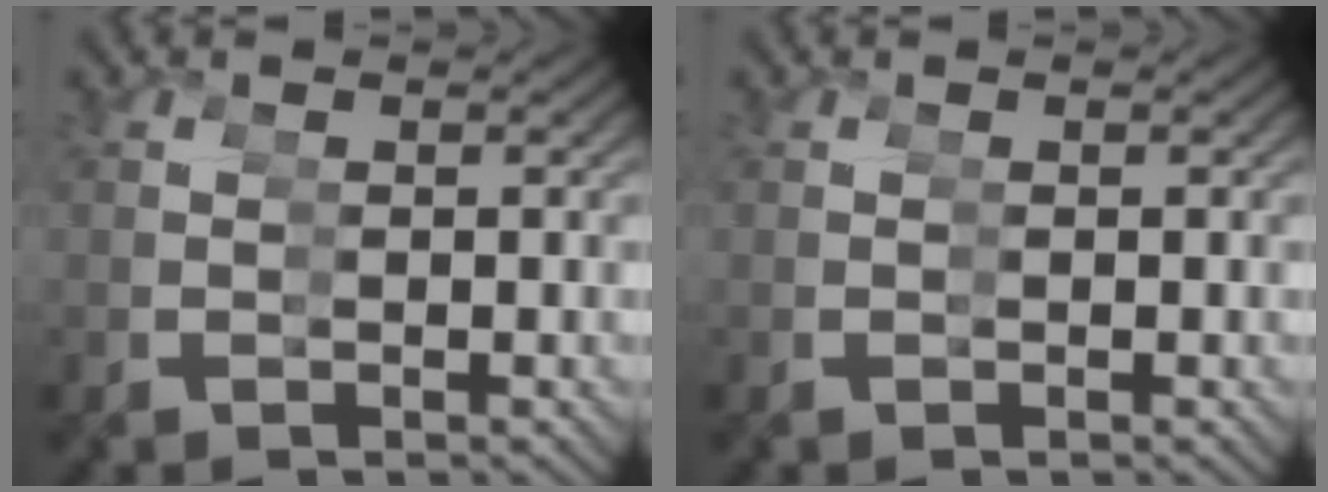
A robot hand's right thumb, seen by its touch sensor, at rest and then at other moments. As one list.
[{"total": 0.0}]